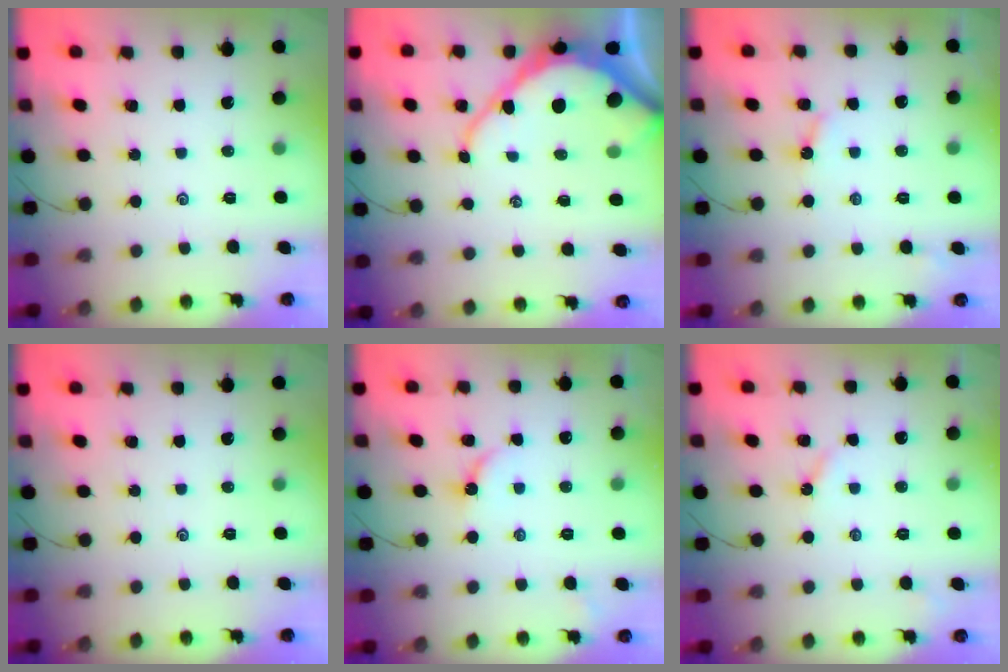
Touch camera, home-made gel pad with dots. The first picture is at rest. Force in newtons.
{"total": 12.6, "press": 12.6, "slide": 1.3}
{"total": 3.4, "press": 3.4, "slide": 0.3}
{"total": 0.0}
{"total": 3.7, "press": 3.7, "slide": 0.4}
{"total": 3.0, "press": 2.9, "slide": 0.5}